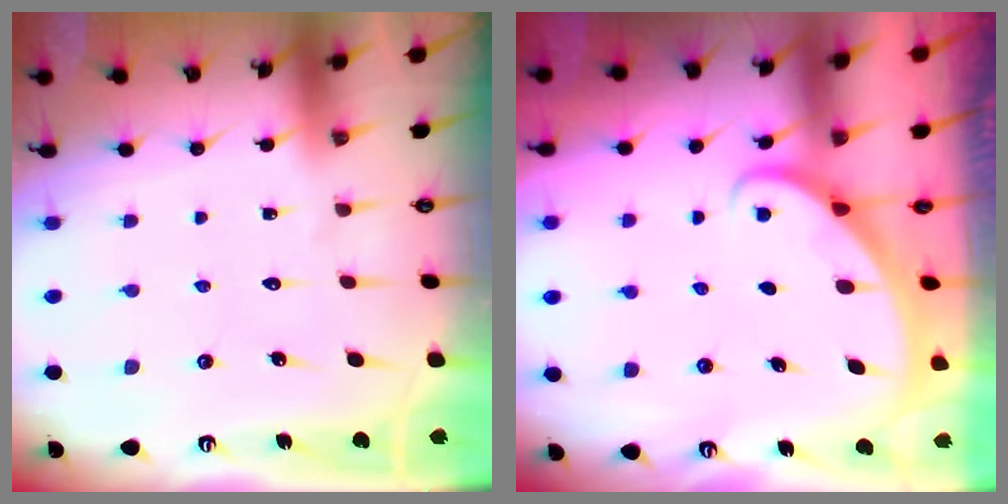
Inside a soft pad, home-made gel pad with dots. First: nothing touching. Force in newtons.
{"total": 1.9, "press": 1.9, "slide": 0.1}